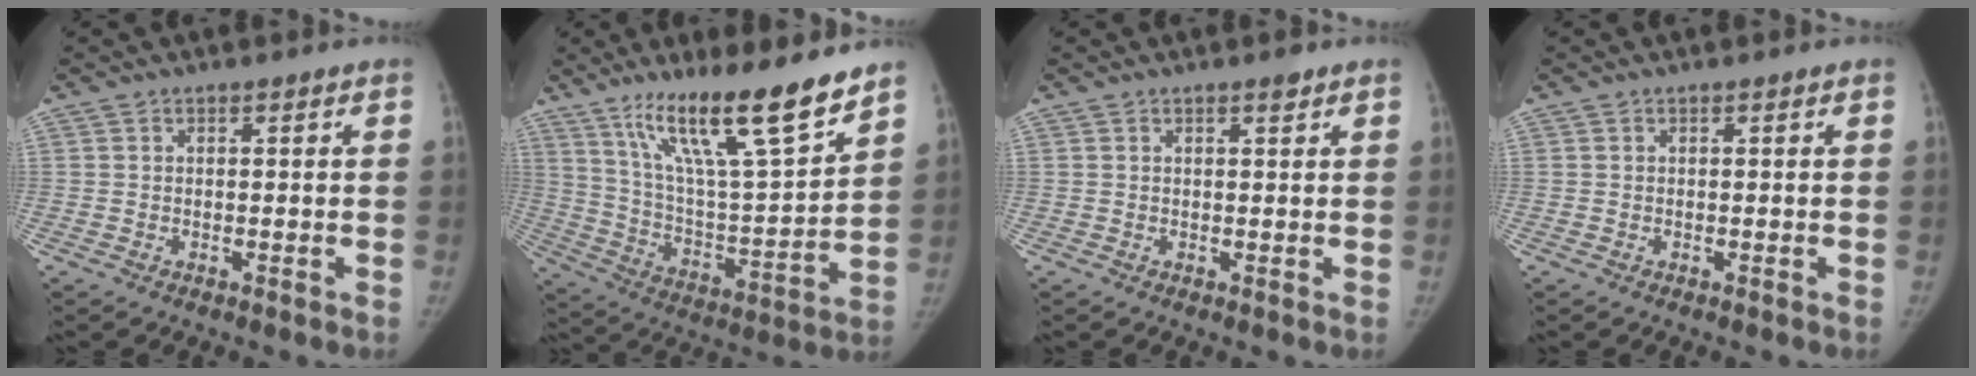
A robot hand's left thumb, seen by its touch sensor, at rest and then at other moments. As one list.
[{"total": 20.3, "force": [14.3, 3.4, 13.9], "torque": [-0.213, -0.078, 0.253]}, {"total": 1.2, "force": [0.9, 0.4, 0.7], "torque": [-0.007, -0.005, 0.013]}, {"total": 0.0}]